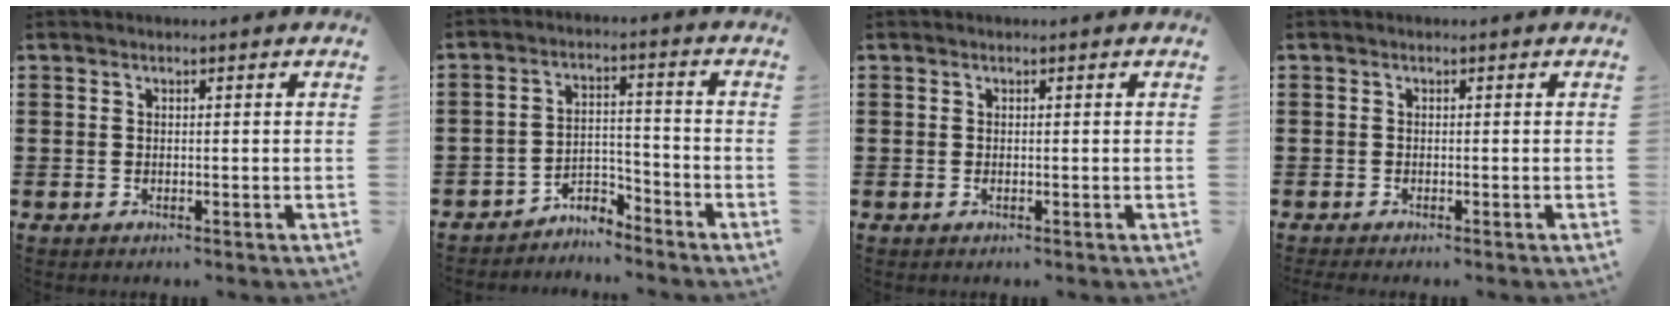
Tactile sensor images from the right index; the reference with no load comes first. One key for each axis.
{"total": 4.2, "fx": -4.1, "fy": 0.8, "fz": 0.4, "tx": -0.014, "ty": 0.009, "tz": -0.085}
{"total": 0.0}
{"total": 0.6, "fx": -0.6, "fy": 0.1, "fz": 0.0, "tx": 0.000, "ty": 0.001, "tz": -0.014}